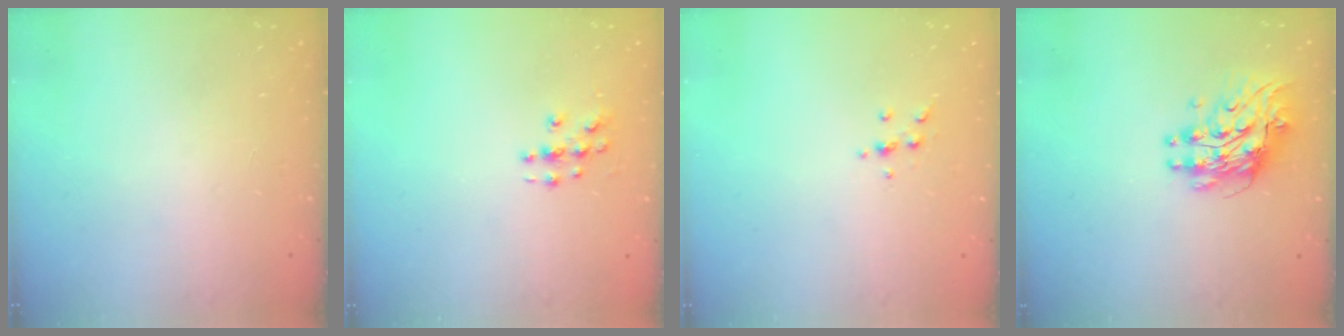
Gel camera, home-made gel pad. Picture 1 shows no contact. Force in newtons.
{"total": 3.5, "press": 3.4, "slide": 0.2}
{"total": 3.6, "press": 3.5, "slide": 0.9}
{"total": 9.8, "press": 9.7, "slide": 0.8}